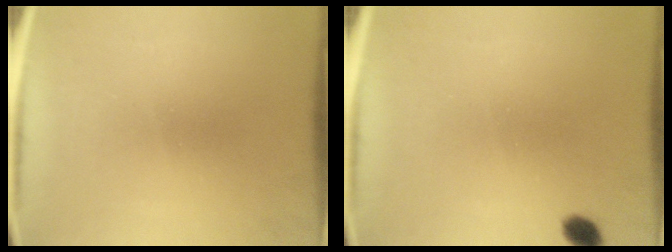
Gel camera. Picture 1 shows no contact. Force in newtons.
{"total": 2.3}